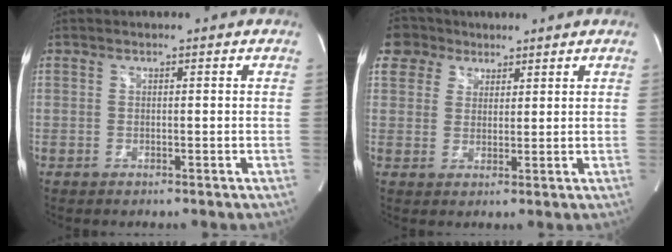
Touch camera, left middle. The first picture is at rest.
{"total": 6.1, "force": [4.1, 4.6, 0.6], "torque": [-0.015, 0.020, 0.080]}